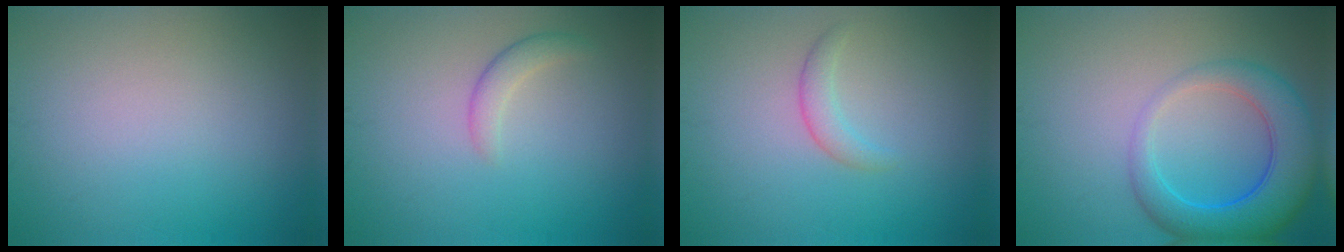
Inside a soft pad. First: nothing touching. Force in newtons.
{"total": 1.6, "press": 1.6, "slide": 0.0}
{"total": 1.6, "press": 1.6, "slide": 0.2}
{"total": 6.4, "press": 6.4, "slide": 0.4}